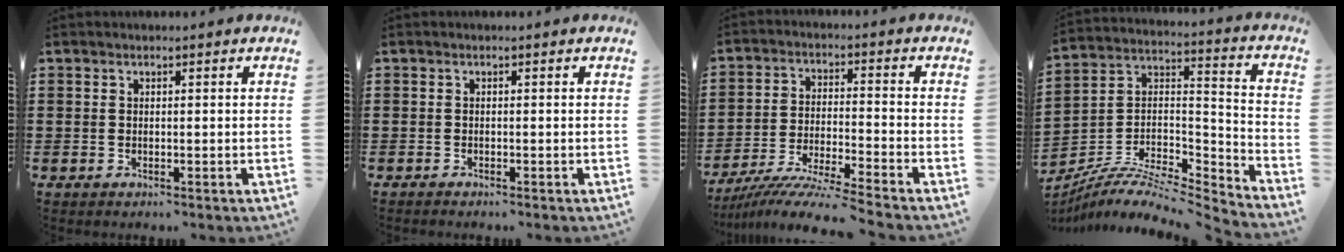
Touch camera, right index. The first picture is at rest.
{"total": 0.5, "force": [-0.5, -0.2, 0.1], "torque": [-0.003, -0.004, -0.009]}
{"total": 7.5, "force": [-6.8, -1.1, 2.8], "torque": [-0.068, -0.021, -0.138]}
{"total": 6.4, "force": [-5.3, 1.8, 3.2], "torque": [-0.072, -0.013, -0.110]}